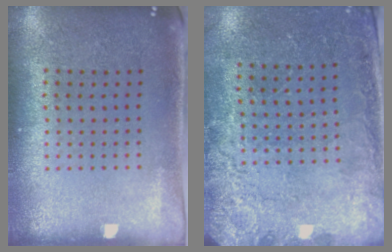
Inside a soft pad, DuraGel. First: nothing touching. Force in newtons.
{"total": 2.5, "press": 2.3, "slide": 0.8}